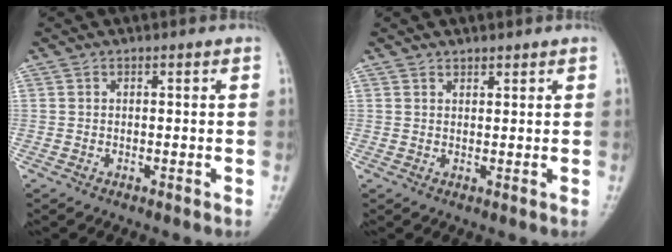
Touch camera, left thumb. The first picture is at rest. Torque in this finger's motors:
{"motor_torque": [-0.11, -0.13, -0.20, -0.18, 0.01]}